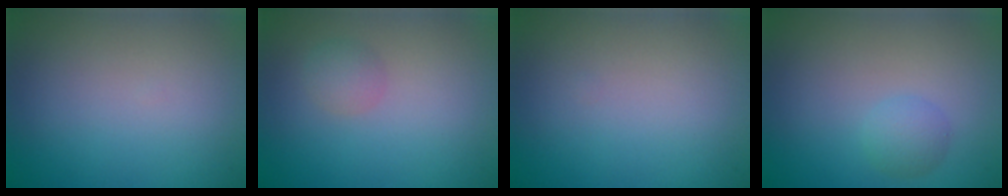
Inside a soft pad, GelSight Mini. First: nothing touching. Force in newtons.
{"total": 1.4, "press": 1.4, "slide": 0.1}
{"total": 0.0}
{"total": 1.7, "press": 1.7, "slide": 0.0}